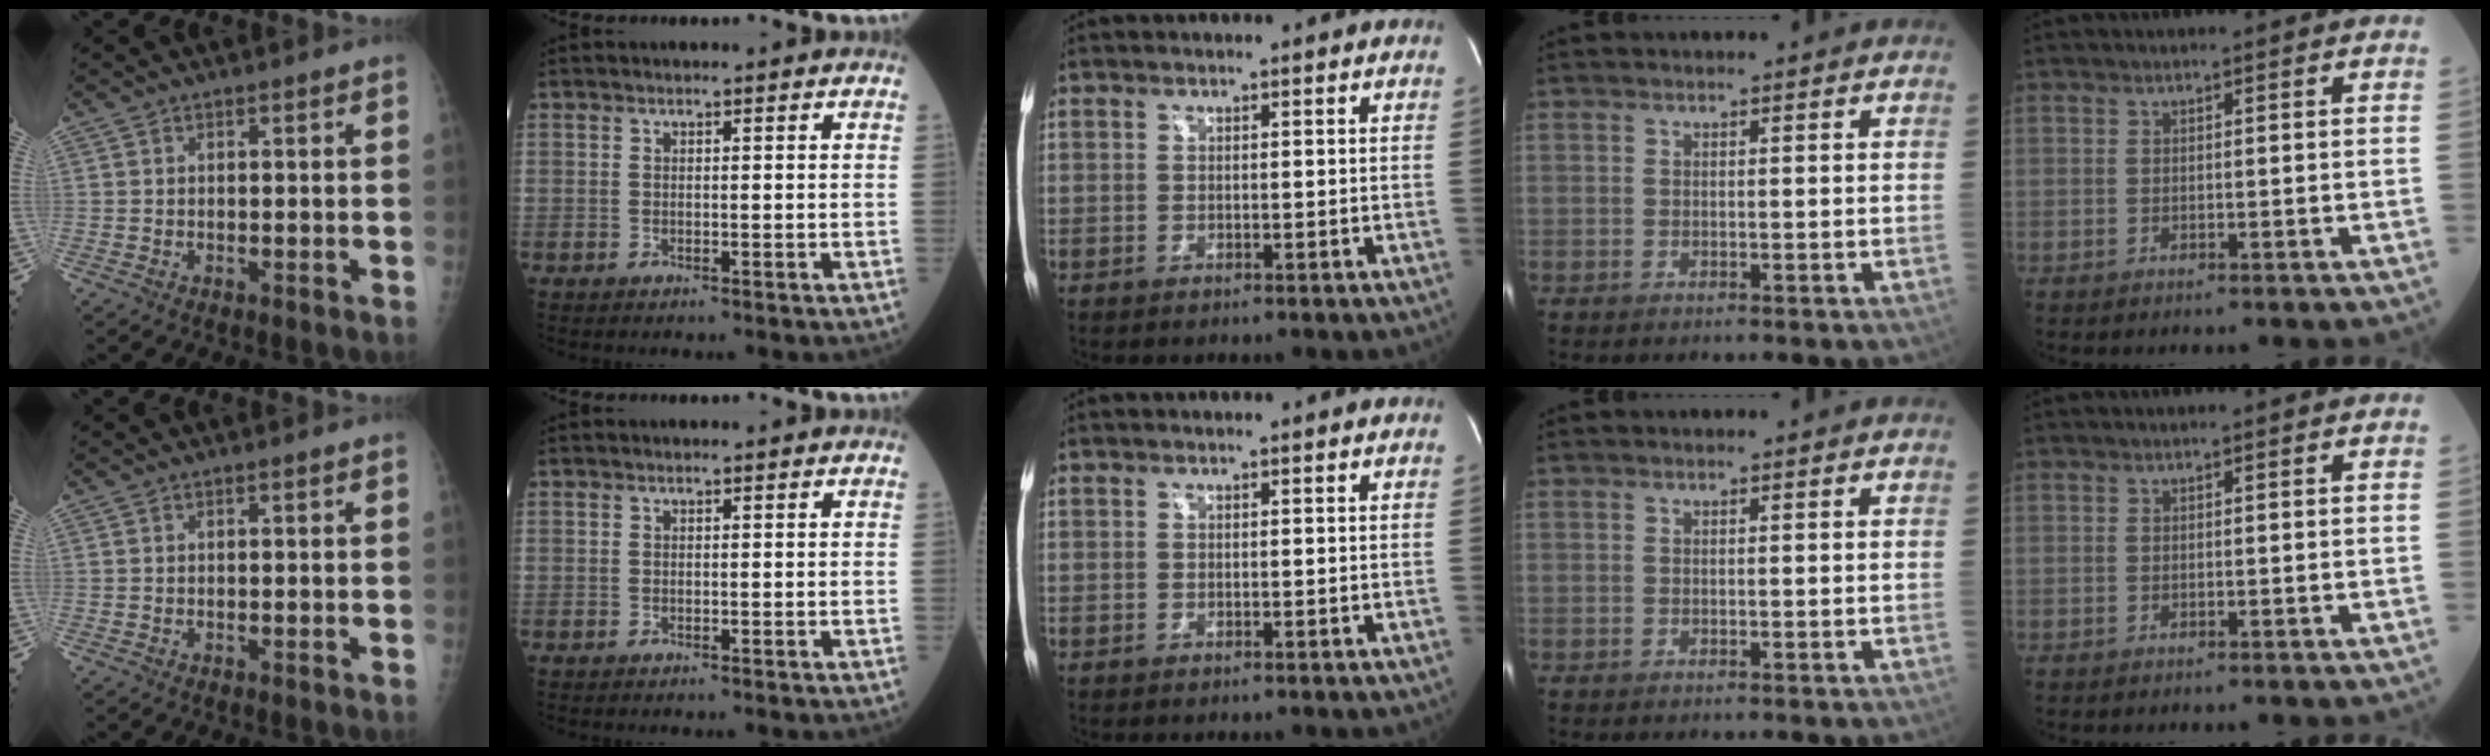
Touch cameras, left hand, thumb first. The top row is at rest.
{}